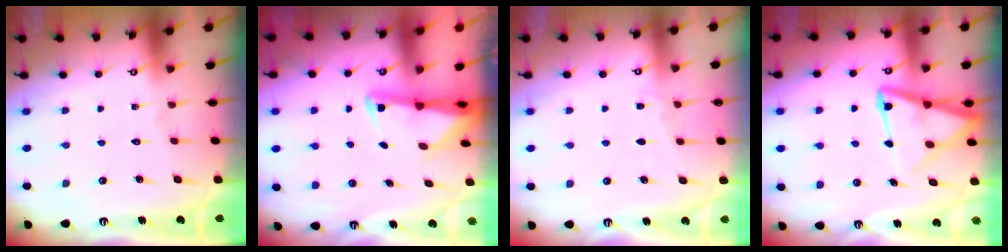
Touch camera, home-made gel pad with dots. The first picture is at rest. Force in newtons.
{"total": 2.4, "press": 2.4, "slide": 0.5}
{"total": 2.6, "press": 2.5, "slide": 0.4}
{"total": 10.8, "press": 10.8, "slide": 1.1}